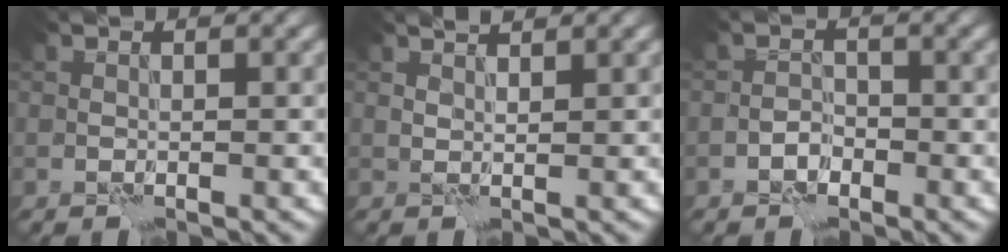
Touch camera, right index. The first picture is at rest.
{"total": 1.1, "force": [1.1, -0.1, 0.2], "torque": [-0.007, 0.001, 0.020]}
{"total": 1.4, "force": [-0.8, 1.0, 0.5], "torque": [-0.006, 0.007, -0.017]}